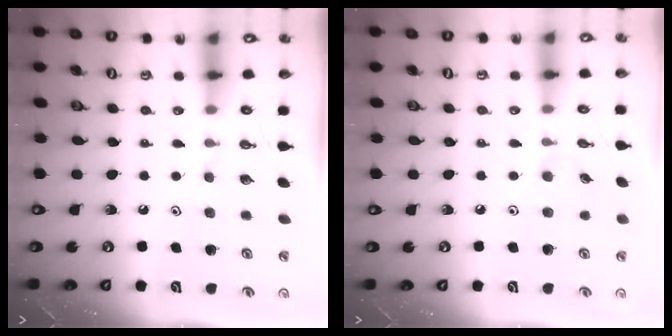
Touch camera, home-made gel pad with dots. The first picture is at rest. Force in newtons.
{"total": 3.2, "press": 3.1, "slide": 0.6}